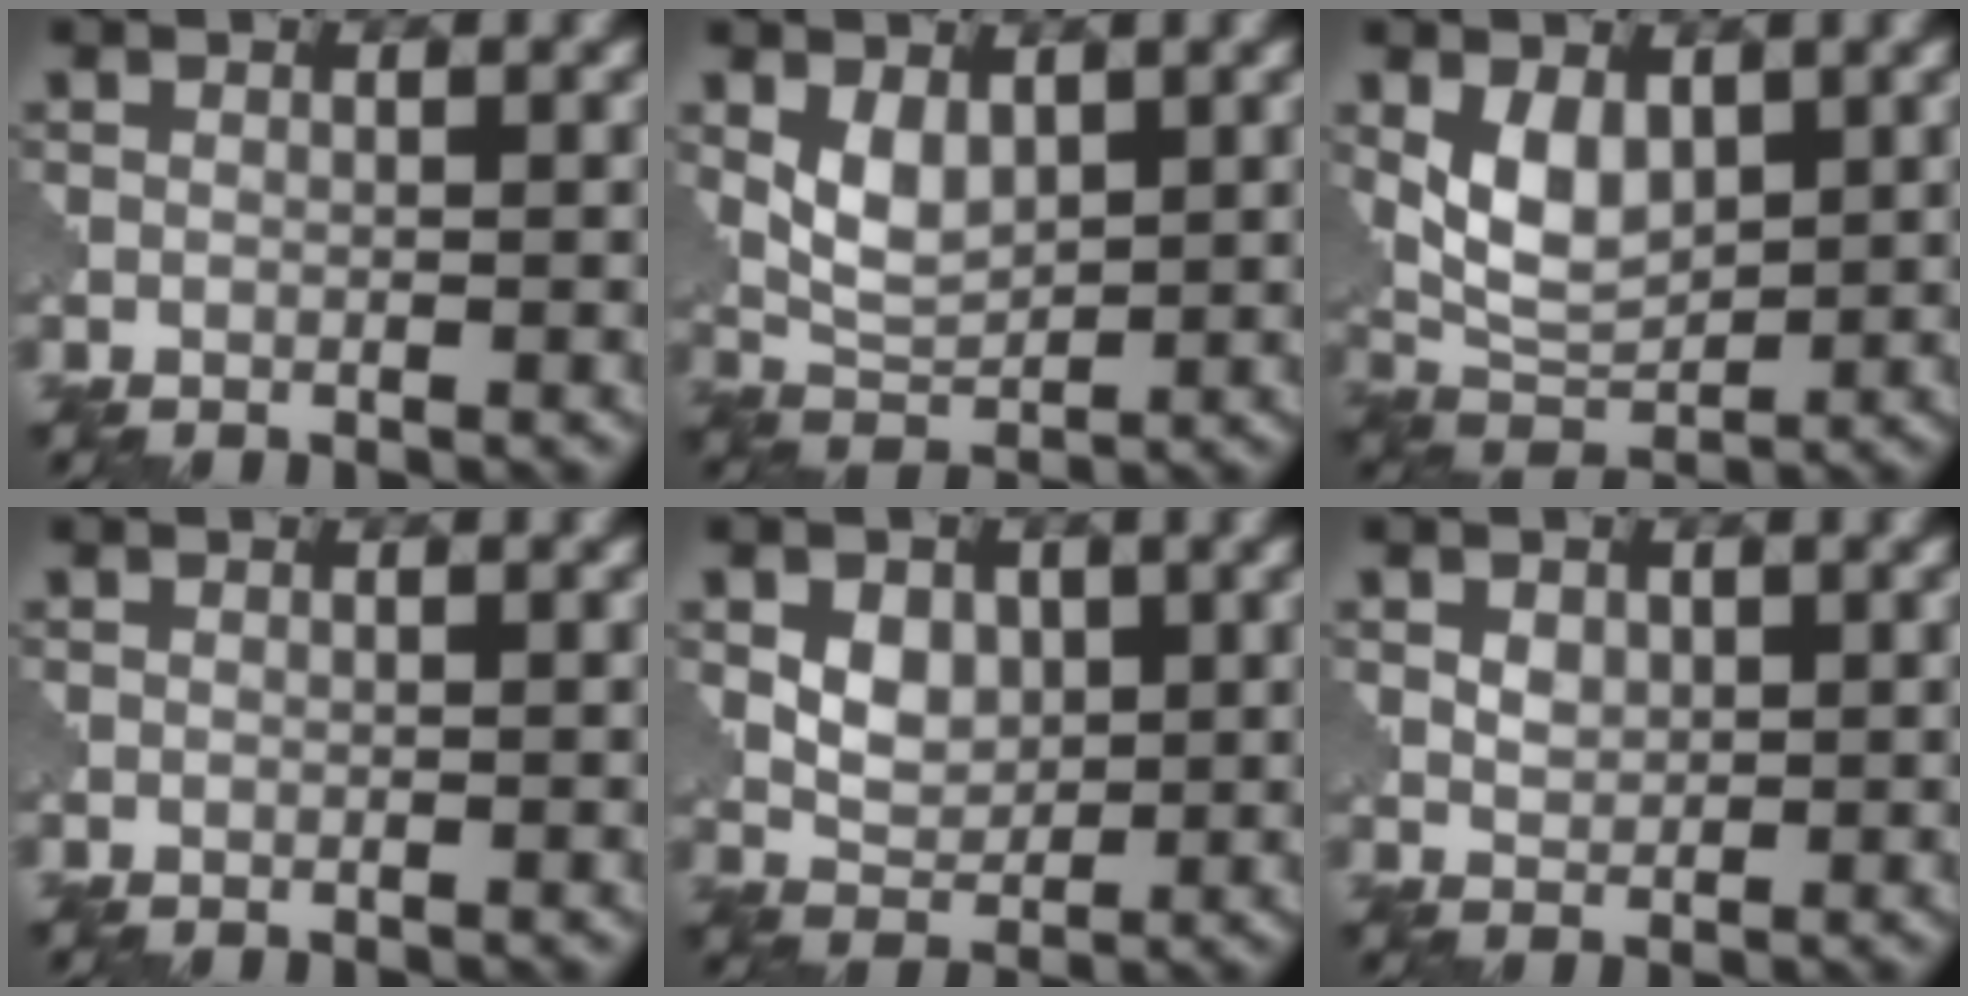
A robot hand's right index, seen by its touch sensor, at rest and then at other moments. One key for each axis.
{"total": 3.3, "fx": 1.1, "fy": 1.9, "fz": 2.4, "tx": -0.052, "ty": -0.006, "tz": 0.027}
{"total": 4.6, "fx": 1.2, "fy": 2.8, "fz": 3.5, "tx": -0.070, "ty": -0.005, "tz": 0.028}
{"total": 0.0}
{"total": 3.2, "fx": 0.8, "fy": 2.3, "fz": 2.0, "tx": -0.036, "ty": -0.002, "tz": 0.011}
{"total": 1.6, "fx": 0.5, "fy": 1.1, "fz": 0.9, "tx": -0.016, "ty": 0.000, "tz": 0.011}